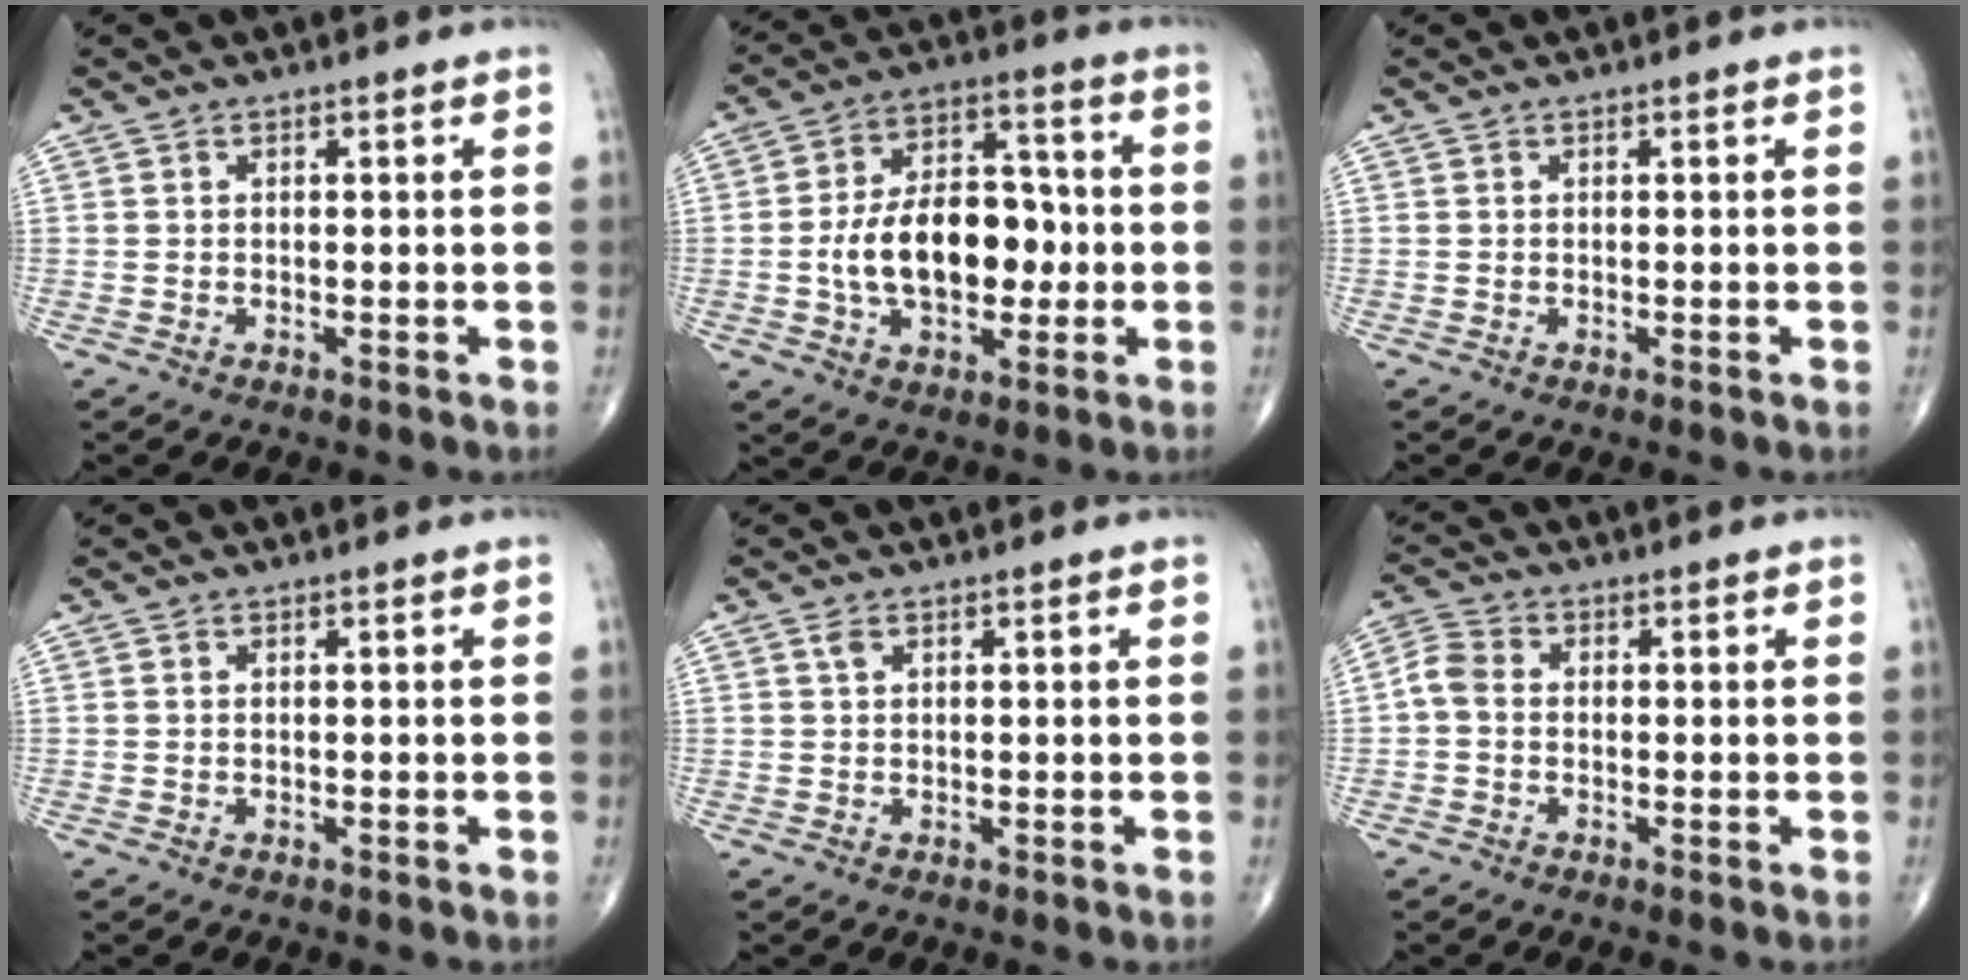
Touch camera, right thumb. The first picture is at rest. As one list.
[{"total": 16.2, "force": [-1.7, 9.9, 12.8], "torque": [-0.187, 0.032, -0.025]}, {"total": 0.0}, {"total": 0.0}, {"total": 1.2, "force": [0.6, 0.6, 0.8], "torque": [-0.017, 0.005, 0.011]}, {"total": 3.7, "force": [-0.4, 2.7, 2.5], "torque": [-0.053, 0.009, -0.021]}]